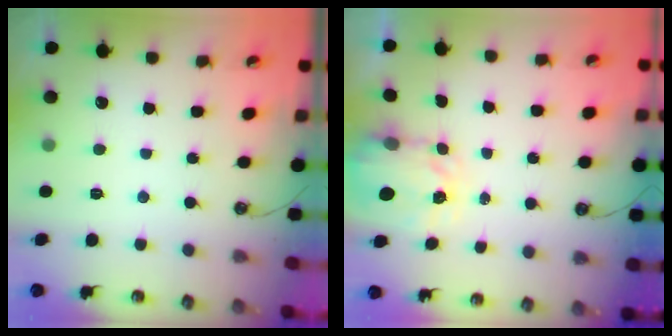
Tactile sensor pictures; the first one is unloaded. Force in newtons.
{"total": 3.5, "press": 3.5, "slide": 0.4}